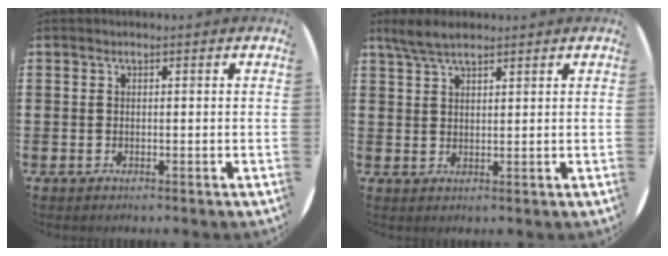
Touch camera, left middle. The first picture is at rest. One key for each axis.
{"total": 4.0, "fx": 3.2, "fy": 1.1, "fz": 2.1, "tx": -0.046, "ty": 0.002, "tz": 0.059}